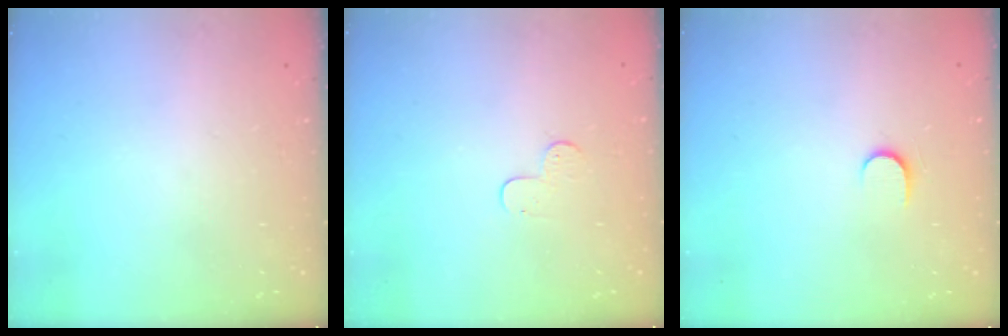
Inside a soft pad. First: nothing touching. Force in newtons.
{"total": 4.4, "press": 4.4, "slide": 0.5}
{"total": 4.4, "press": 4.4, "slide": 0.5}